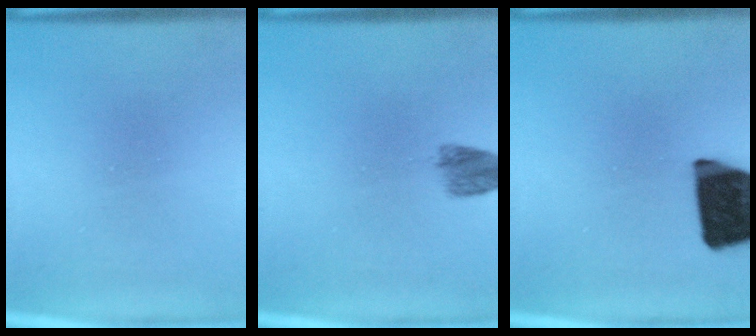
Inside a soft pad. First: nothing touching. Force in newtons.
{"total": 2.1}
{"total": 19.8}